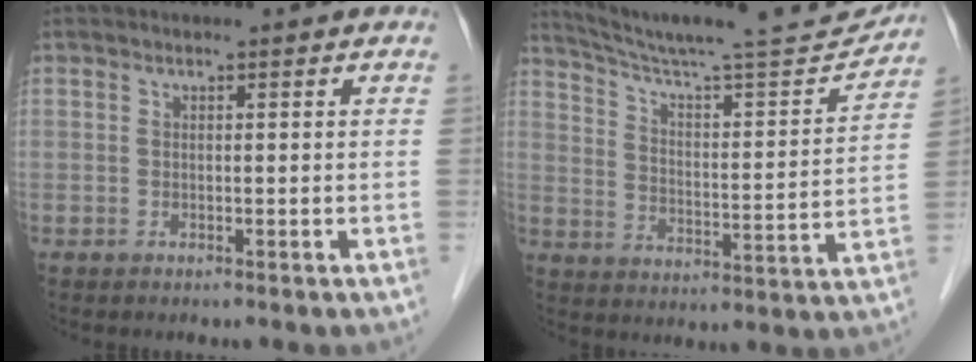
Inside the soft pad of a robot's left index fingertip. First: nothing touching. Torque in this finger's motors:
{"motor_torque": [0.40, -0.81, 0.02, 0.01]}